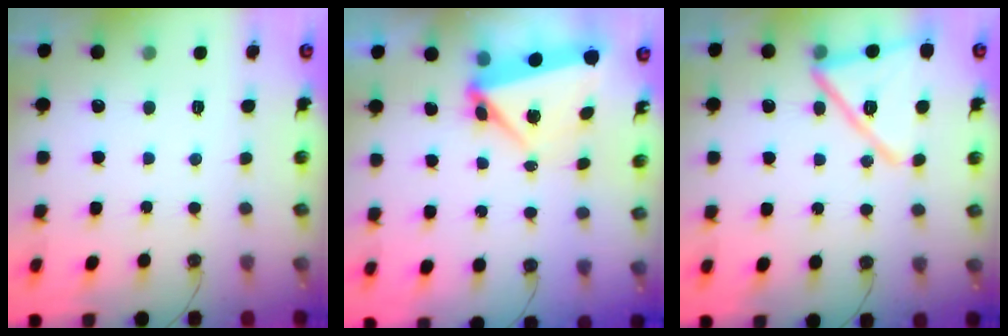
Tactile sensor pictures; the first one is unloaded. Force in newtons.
{"total": 6.8, "press": 6.8, "slide": 0.4}
{"total": 15.5, "press": 14.2, "slide": 6.4}